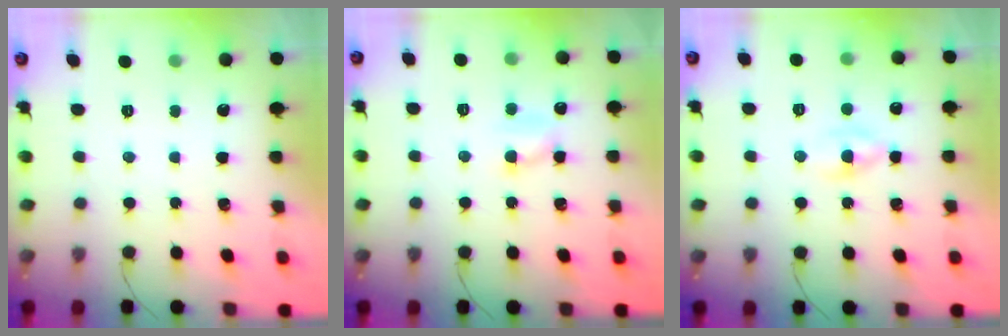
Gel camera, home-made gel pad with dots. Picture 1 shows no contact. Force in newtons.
{"total": 5.3, "press": 5.2, "slide": 0.7}
{"total": 1.8, "press": 1.5, "slide": 1.0}